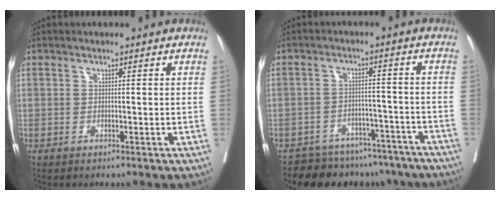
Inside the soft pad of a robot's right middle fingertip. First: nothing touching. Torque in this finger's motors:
{"motor_torque": [1.04, -1.10, 0.31, 0.05]}